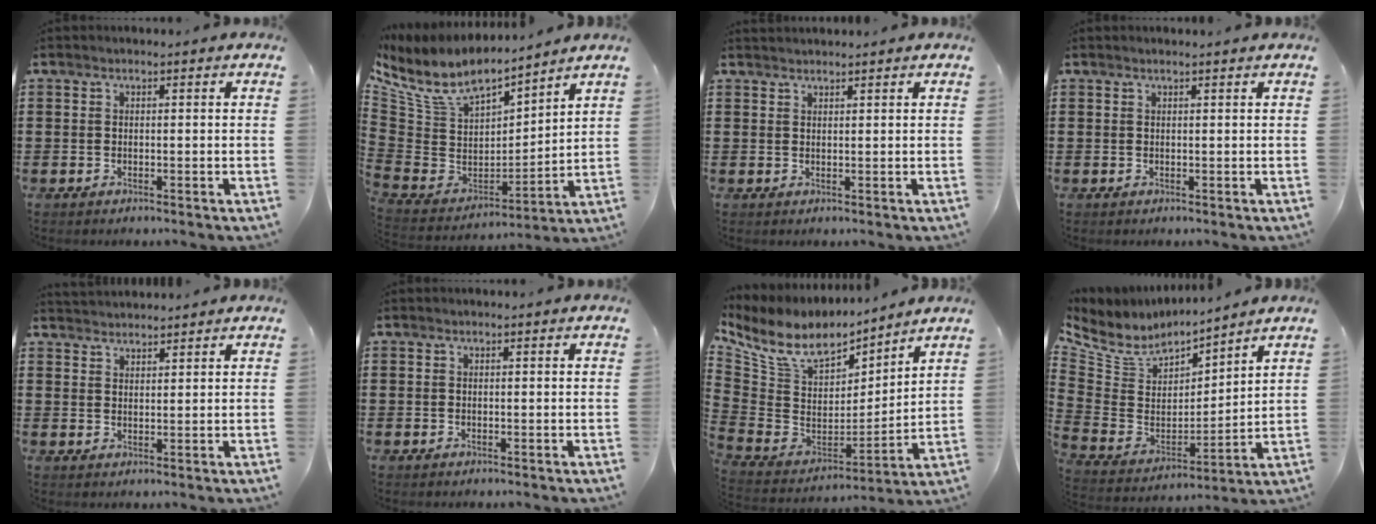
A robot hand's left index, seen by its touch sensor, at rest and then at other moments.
{"total": 9.1, "force": [7.1, 3.3, 4.6], "torque": [-0.127, -0.052, 0.126]}
{"total": 1.1, "force": [1.1, 0.1, 0.1], "torque": [-0.004, -0.001, 0.021]}
{"total": 0.5, "force": [0.4, -0.1, 0.3], "torque": [-0.005, -0.003, 0.008]}
{"total": 2.2, "force": [2.2, 0.1, -0.3], "torque": [0.001, -0.003, 0.043]}
{"total": 0.0}
{"total": 8.7, "force": [5.9, 4.5, 4.4], "torque": [-0.121, -0.036, 0.106]}
{"total": 6.7, "force": [5.2, 3.7, 1.9], "torque": [-0.075, -0.041, 0.092]}